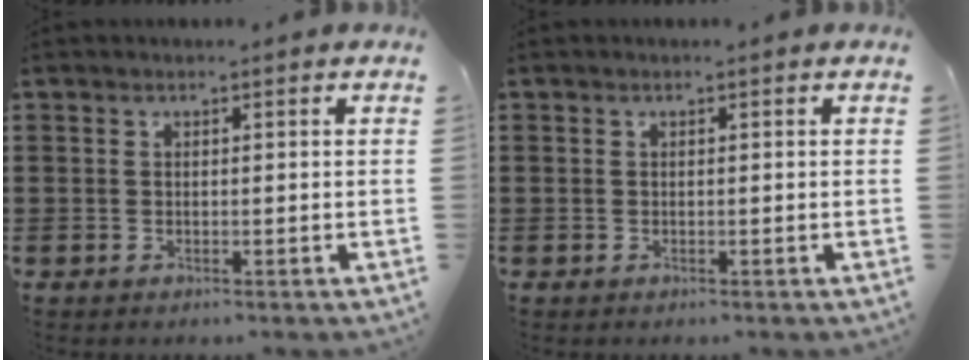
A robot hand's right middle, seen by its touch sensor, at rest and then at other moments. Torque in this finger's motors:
{"motor_torque": [0.02, -0.51, -0.20, -0.02]}